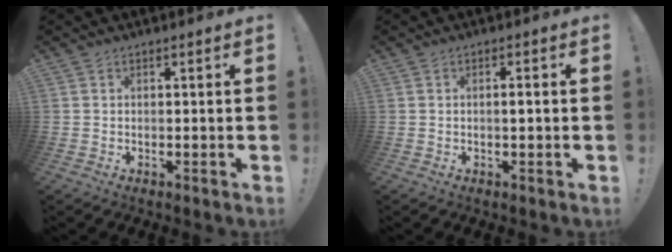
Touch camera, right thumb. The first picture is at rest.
{"total": 1.6, "force": [-0.3, 0.1, 1.5], "torque": [-0.020, -0.001, -0.008]}